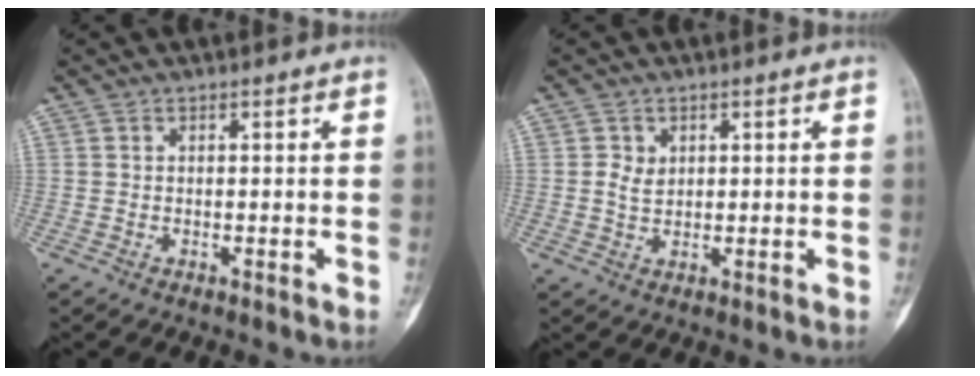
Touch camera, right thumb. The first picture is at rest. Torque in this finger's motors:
{"motor_torque": [0.39, 0.21, 0.23, -0.03, -0.05]}